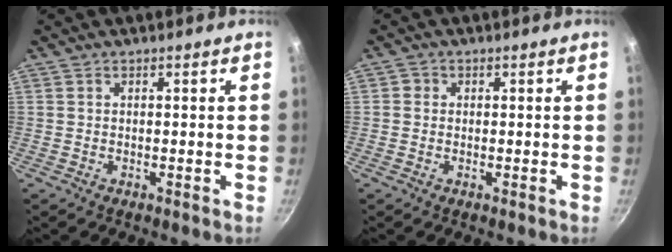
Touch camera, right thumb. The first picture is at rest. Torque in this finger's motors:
{"motor_torque": [0.19, 0.15, 0.37, 0.10, -0.02]}